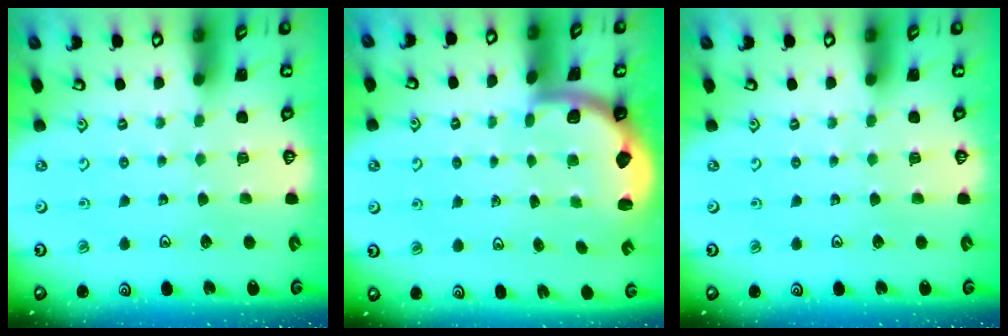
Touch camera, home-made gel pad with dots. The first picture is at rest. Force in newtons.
{"total": 2.0, "press": 1.9, "slide": 0.5}
{"total": 0.0}